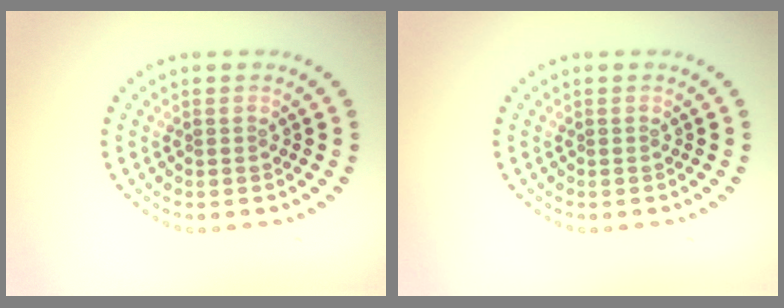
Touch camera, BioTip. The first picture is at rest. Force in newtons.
{"total": 0.0}